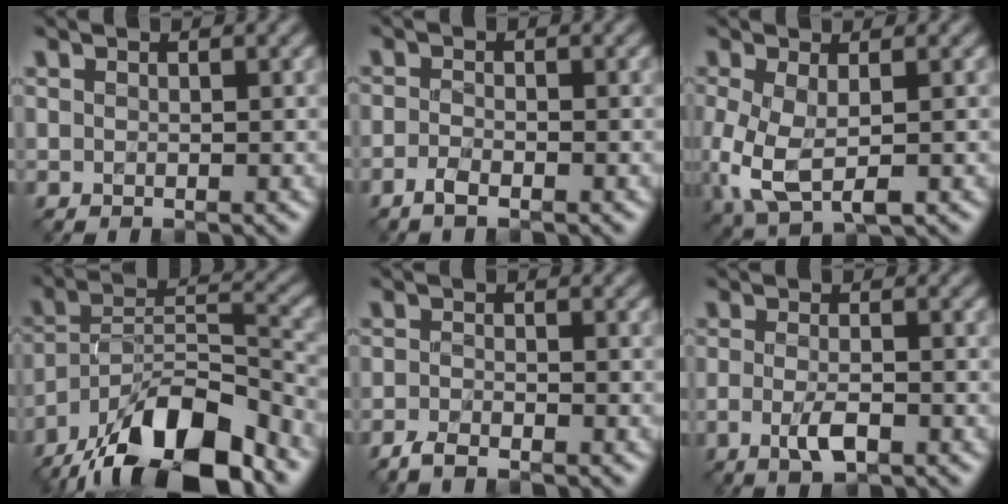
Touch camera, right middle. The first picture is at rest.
{"total": 1.5, "force": [-1.0, 0.4, 1.0], "torque": [-0.023, 0.000, -0.024]}
{"total": 5.1, "force": [-0.8, 2.6, 4.4], "torque": [-0.110, -0.012, -0.012]}
{"total": 13.5, "force": [-9.9, 4.5, 8.0], "torque": [-0.140, 0.017, -0.183]}
{"total": 2.2, "force": [-1.9, 0.4, 1.0], "torque": [-0.025, -0.005, -0.045]}
{"total": 2.5, "force": [-1.1, 0.8, 2.1], "torque": [-0.045, -0.005, -0.022]}